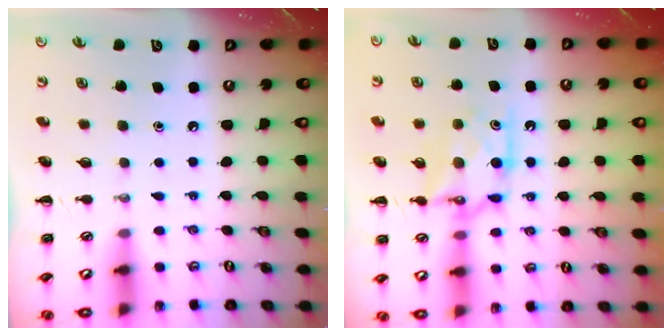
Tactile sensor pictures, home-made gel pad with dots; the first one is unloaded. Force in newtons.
{"total": 10.5, "press": 10.5, "slide": 0.5}